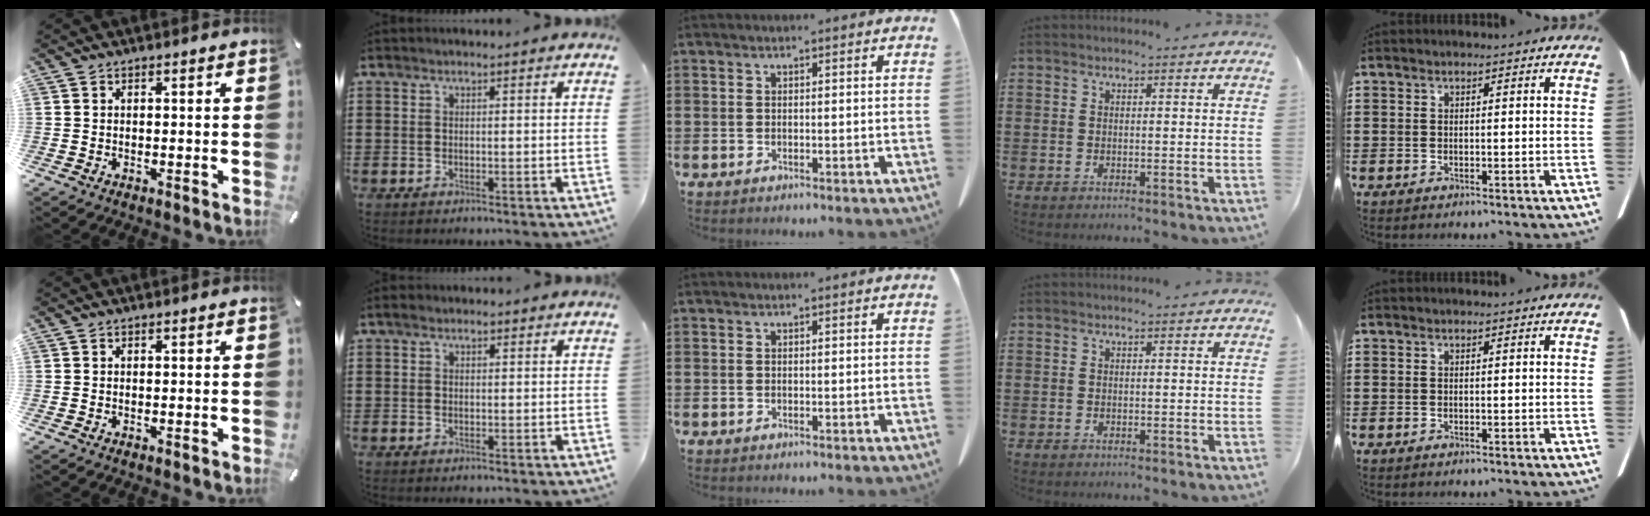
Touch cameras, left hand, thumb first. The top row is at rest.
{"index": {"total": 1.0, "force": [0.1, 0.7, 0.7], "torque": [-0.006, 0.004, -0.002]}}